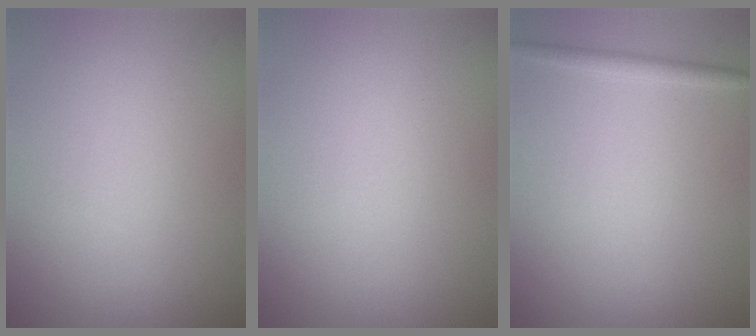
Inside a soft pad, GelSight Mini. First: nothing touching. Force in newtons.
{"total": 0.0}
{"total": 1.3, "press": 1.3, "slide": 0.1}